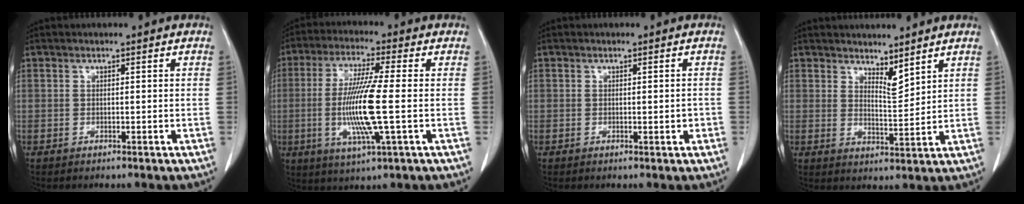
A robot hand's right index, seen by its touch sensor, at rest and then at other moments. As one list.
[{"total": 11.8, "force": [-1.5, 0.0, 11.7], "torque": [-0.238, -0.013, -0.034]}, {"total": 1.2, "force": [-0.2, 0.5, 1.1], "torque": [-0.015, 0.001, 0.001]}, {"total": 3.8, "force": [3.2, 0.8, 1.9], "torque": [-0.033, -0.014, 0.062]}]